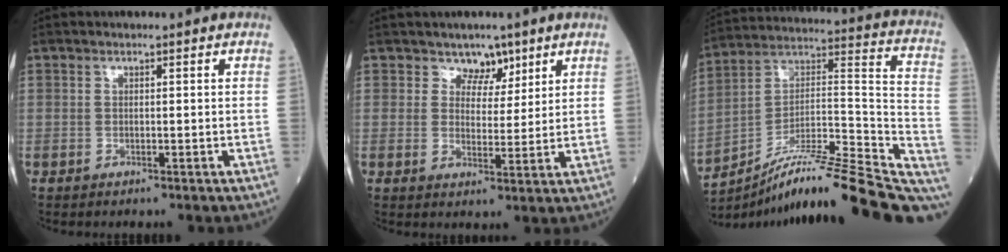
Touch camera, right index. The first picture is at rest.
{"total": 3.8, "force": [2.8, 2.5, 0.7], "torque": [0.001, -0.002, 0.046]}
{"total": 29.3, "force": [-24.5, 2.0, 15.9], "torque": [-0.159, 0.012, -0.363]}